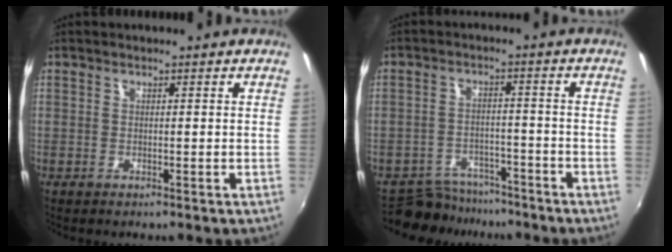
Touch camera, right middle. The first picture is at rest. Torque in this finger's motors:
{"motor_torque": [-0.43, -0.47, -0.19, -0.04]}